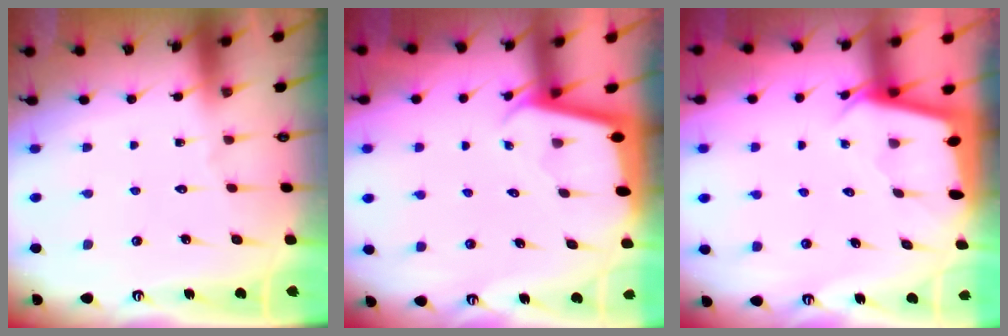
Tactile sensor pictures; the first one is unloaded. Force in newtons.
{"total": 1.9, "press": 1.9, "slide": 0.1}
{"total": 2.1, "press": 2.1, "slide": 0.2}